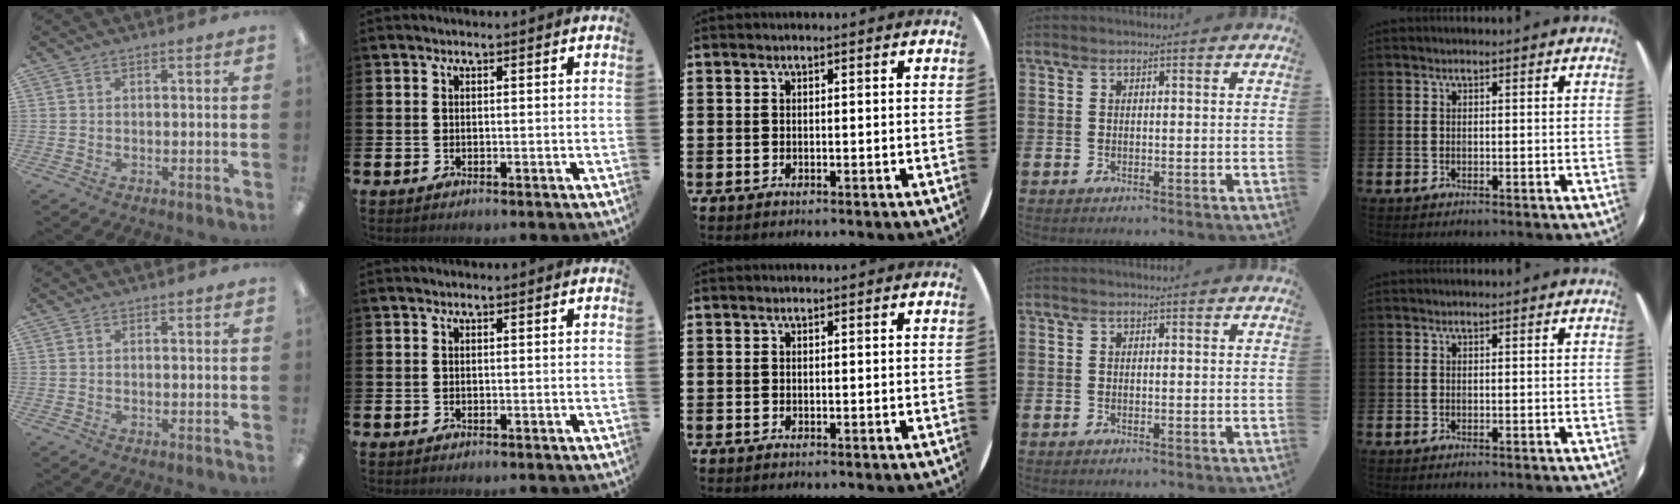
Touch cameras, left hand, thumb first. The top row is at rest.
{}